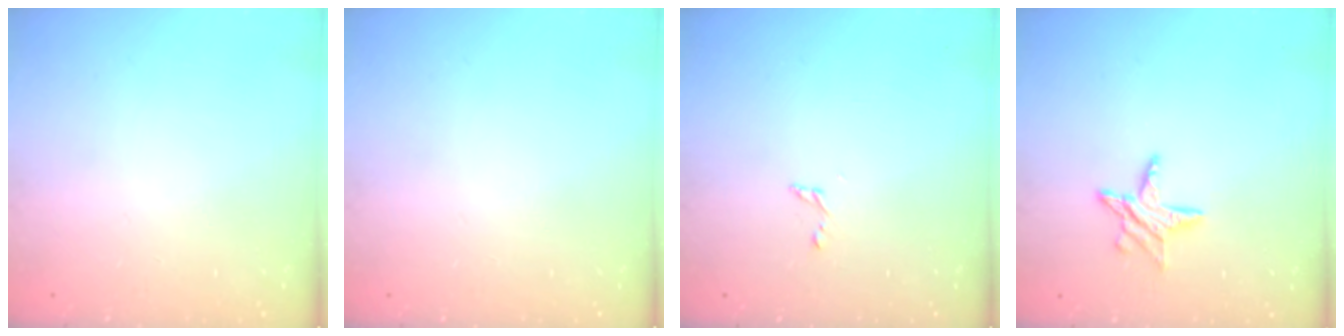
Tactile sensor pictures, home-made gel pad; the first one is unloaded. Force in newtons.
{"total": 0.0}
{"total": 2.5, "press": 2.5, "slide": 0.2}
{"total": 7.8, "press": 7.8, "slide": 0.4}